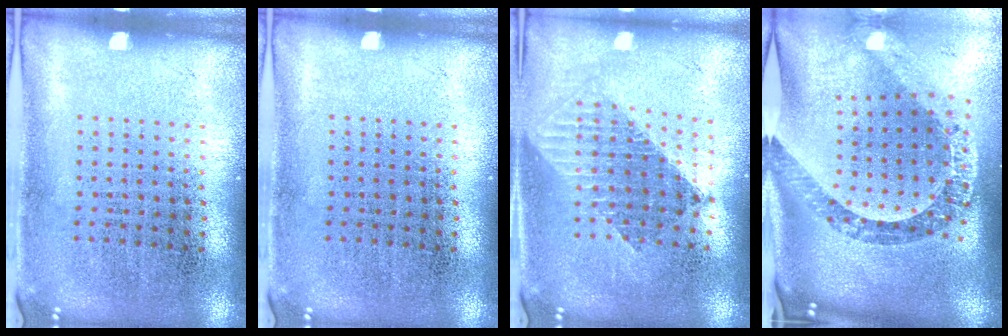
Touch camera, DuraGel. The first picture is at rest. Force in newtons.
{"total": 0.0}
{"total": 1.5, "press": 1.3, "slide": 0.7}
{"total": 2.8, "press": 2.1, "slide": 1.8}